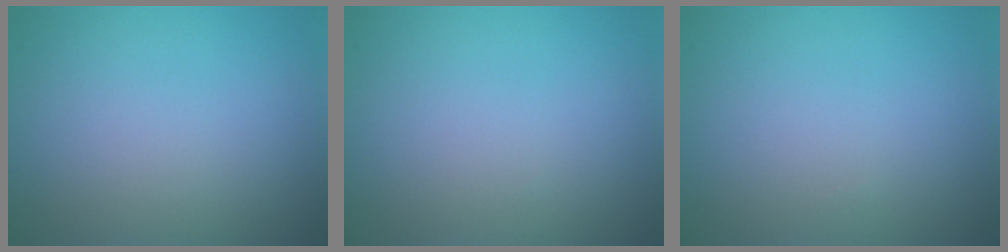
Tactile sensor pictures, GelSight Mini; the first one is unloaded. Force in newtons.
{"total": 0.0}
{"total": 0.0}